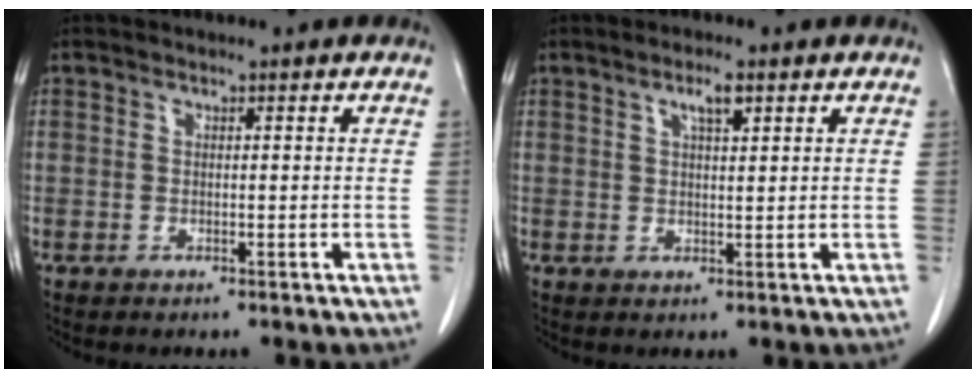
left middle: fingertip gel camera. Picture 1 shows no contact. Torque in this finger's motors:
{"motor_torque": [0.47, -0.17, -0.01, 0.01]}